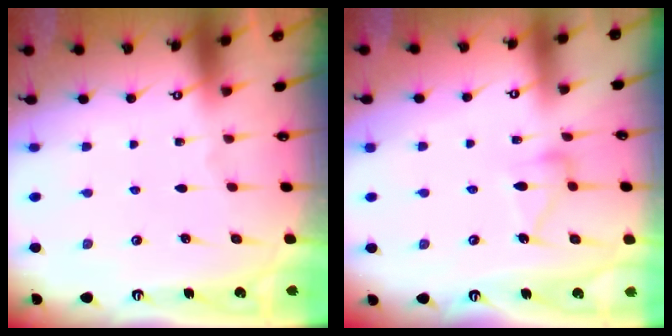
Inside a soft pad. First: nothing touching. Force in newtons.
{"total": 9.1, "press": 9.1, "slide": 0.5}